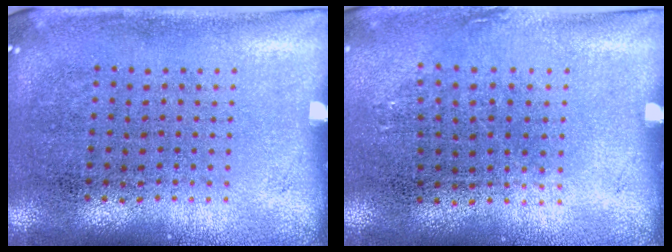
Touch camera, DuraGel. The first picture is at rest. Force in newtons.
{"total": 0.8, "press": 0.6, "slide": 0.5}